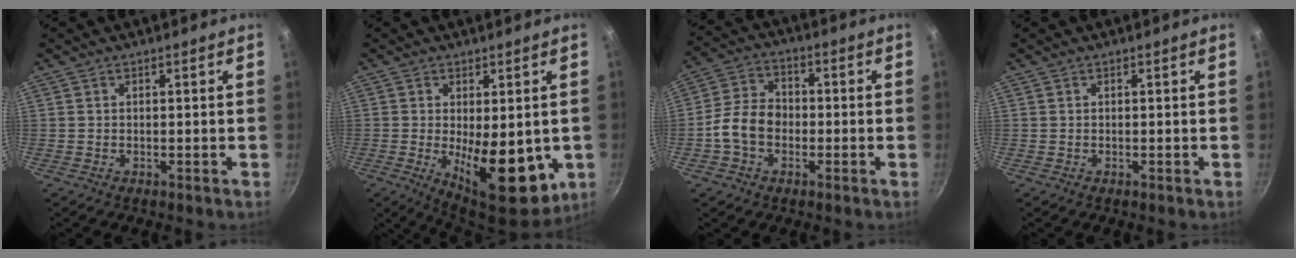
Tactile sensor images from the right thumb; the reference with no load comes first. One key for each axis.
{"total": 15.2, "fx": -2.4, "fy": 6.8, "fz": 13.4, "tx": -0.165, "ty": -0.019, "tz": -0.017}
{"total": 8.6, "fx": -2.1, "fy": 6.5, "fz": 5.2, "tx": -0.075, "ty": 0.028, "tz": -0.050}
{"total": 0.0}